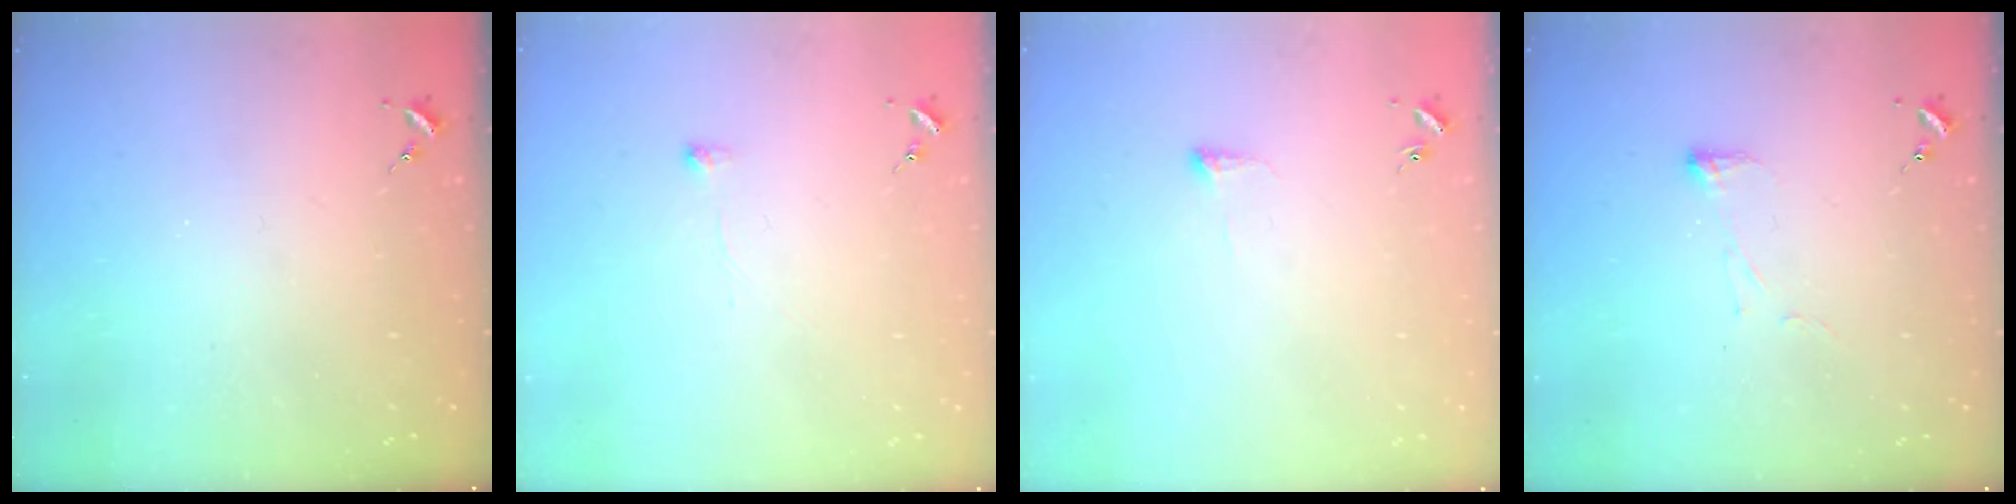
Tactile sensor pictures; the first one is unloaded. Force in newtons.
{"total": 4.6, "press": 4.6, "slide": 0.6}
{"total": 4.0, "press": 4.0, "slide": 0.5}
{"total": 3.3, "press": 3.3, "slide": 0.7}